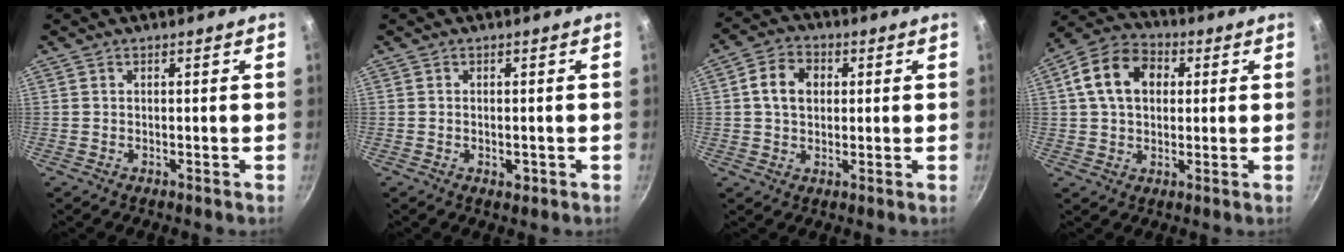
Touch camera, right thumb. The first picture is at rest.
{"total": 1.9, "force": [-0.5, 1.2, 1.4], "torque": [-0.020, -0.001, -0.008]}
{"total": 7.4, "force": [1.4, 5.6, 4.7], "torque": [-0.064, 0.009, 0.015]}
{"total": 12.3, "force": [2.7, 8.9, 8.0], "torque": [-0.117, 0.018, 0.030]}